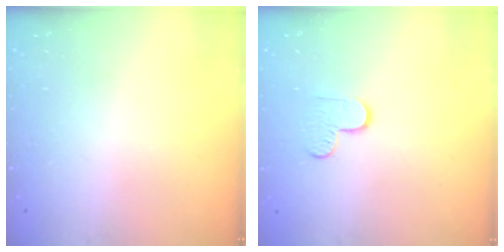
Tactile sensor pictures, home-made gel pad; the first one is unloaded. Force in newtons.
{"total": 4.5, "press": 4.5, "slide": 0.4}